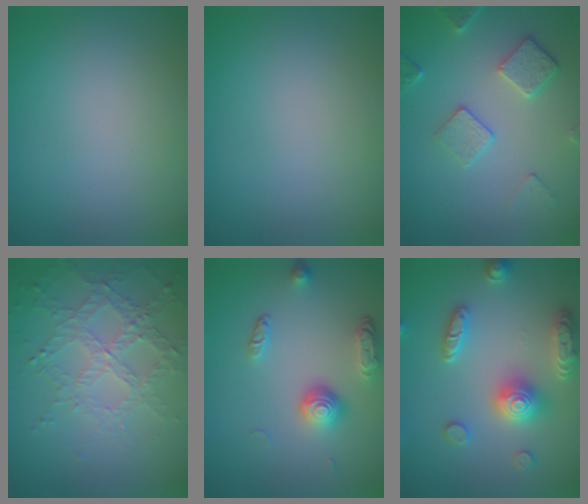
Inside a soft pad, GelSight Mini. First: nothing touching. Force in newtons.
{"total": 0.0}
{"total": 3.6, "press": 3.0, "slide": 2.0}
{"total": 4.5, "press": 3.3, "slide": 3.1}
{"total": 3.8, "press": 2.8, "slide": 2.5}
{"total": 5.0, "press": 4.9, "slide": 0.9}